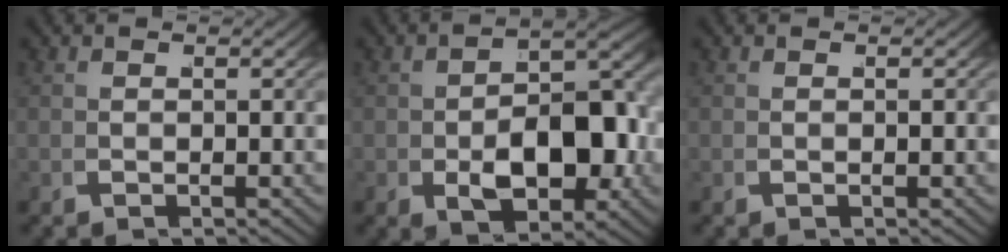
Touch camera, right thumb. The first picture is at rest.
{"total": 9.2, "force": [-1.4, 5.1, 7.5], "torque": [-0.122, -0.013, -0.008]}
{"total": 0.0}